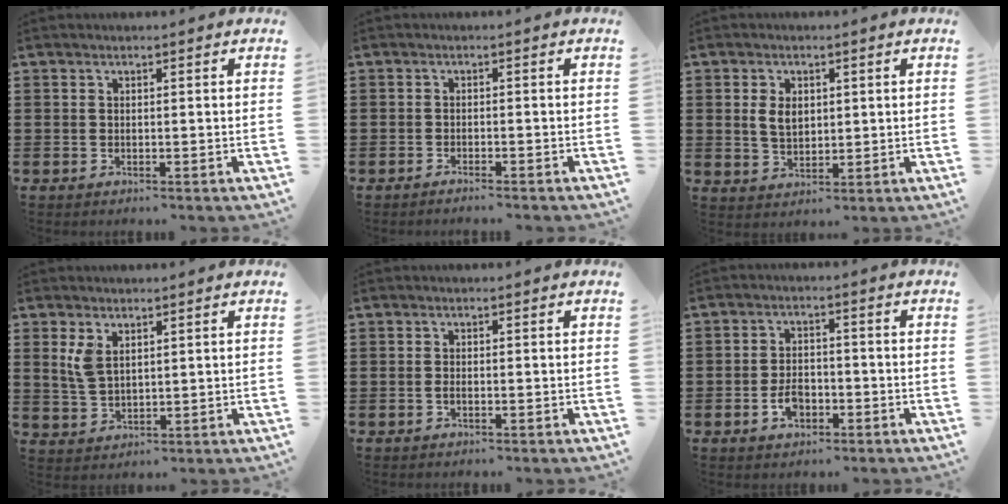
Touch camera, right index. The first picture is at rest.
{"total": 1.3, "force": [-1.2, -0.3, 0.0], "torque": [0.000, 0.000, -0.025]}
{"total": 3.8, "force": [0.7, 2.5, 2.7], "torque": [-0.066, 0.008, 0.008]}
{"total": 3.5, "force": [1.8, 1.8, 2.4], "torque": [-0.053, 0.006, 0.032]}
{"total": 0.6, "force": [-0.3, 0.1, 0.5], "torque": [-0.011, -0.004, -0.005]}
{"total": 3.7, "force": [-1.7, 2.4, 2.3], "torque": [-0.050, 0.002, -0.034]}